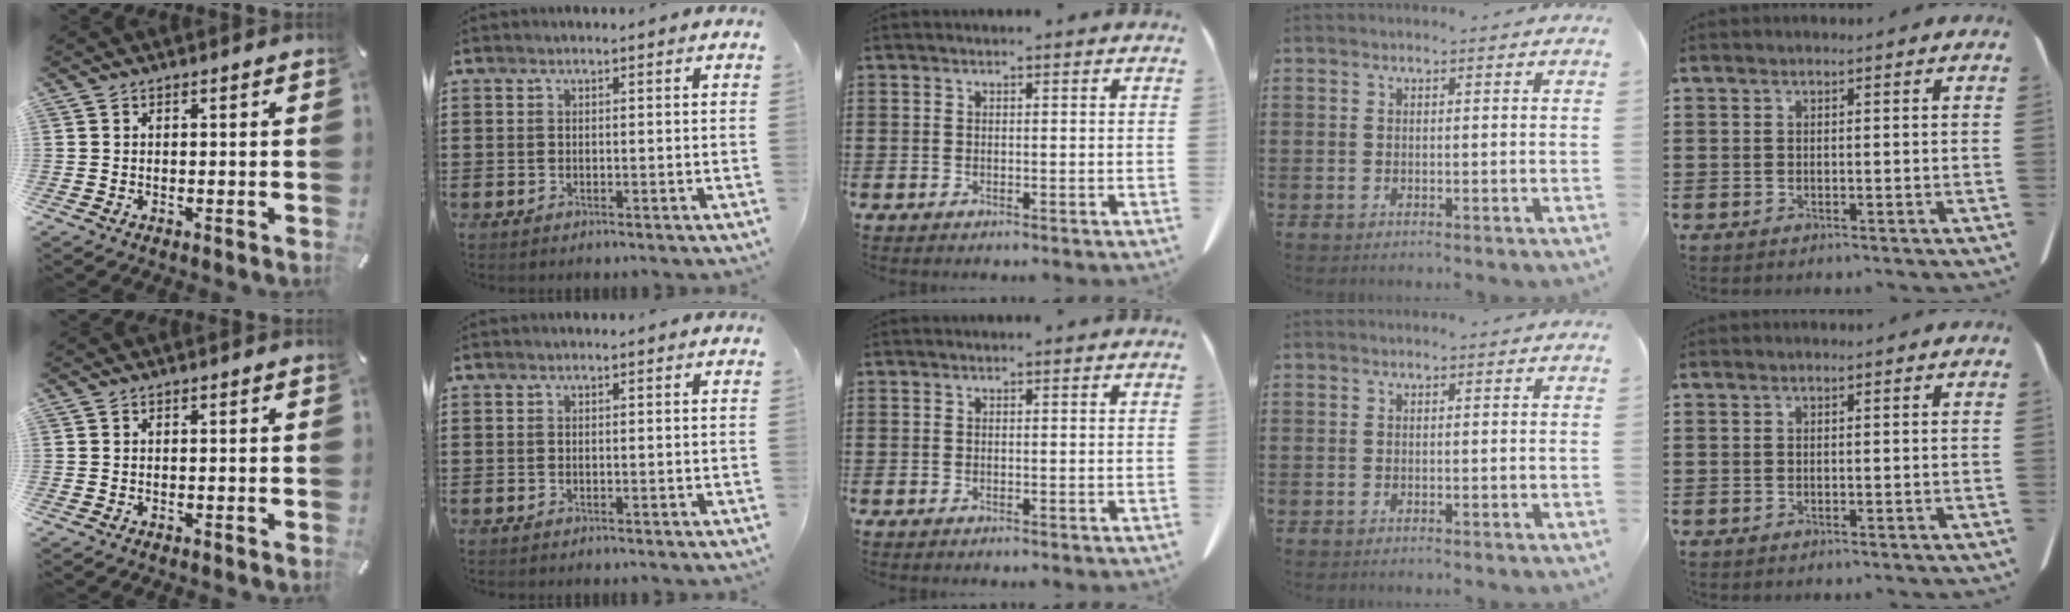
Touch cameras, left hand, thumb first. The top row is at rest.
{}